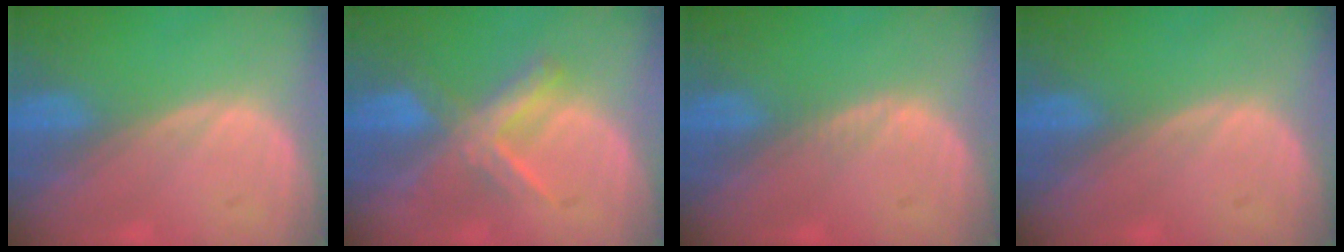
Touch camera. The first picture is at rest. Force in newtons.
{"total": 6.4, "press": 6.2, "slide": 1.6}
{"total": 0.5, "press": 0.5, "slide": 0.1}
{"total": 0.0}